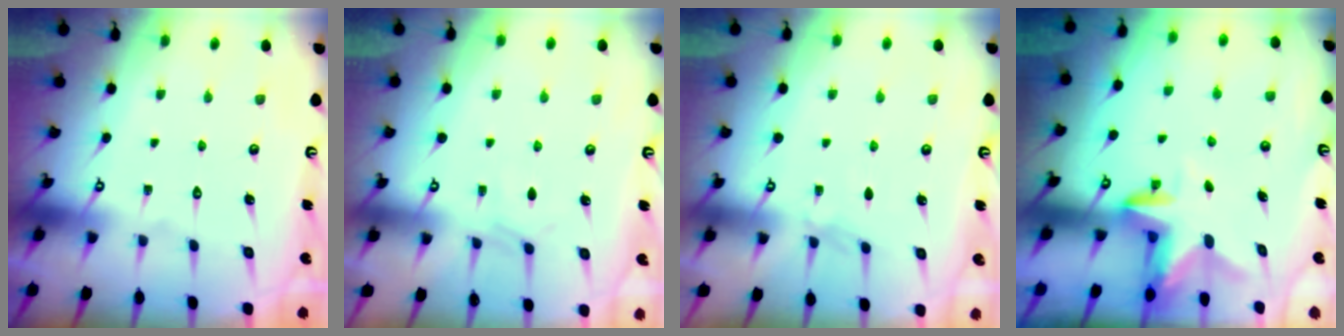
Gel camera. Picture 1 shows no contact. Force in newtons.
{"total": 3.0, "press": 2.9, "slide": 0.4}
{"total": 3.0, "press": 3.0, "slide": 0.5}
{"total": 3.1, "press": 3.1, "slide": 0.4}